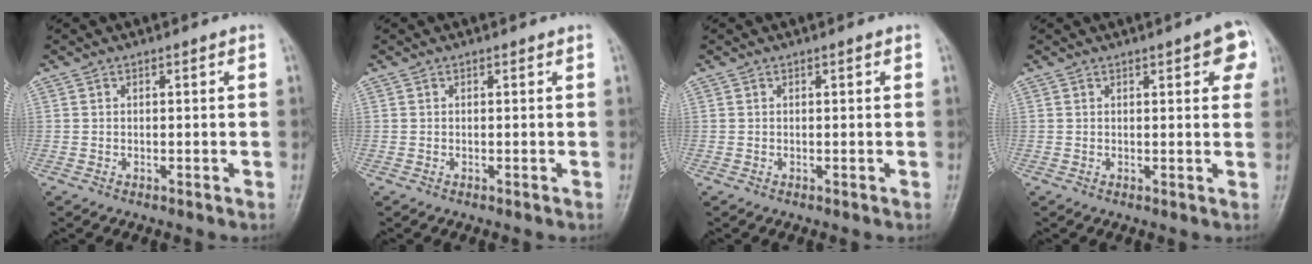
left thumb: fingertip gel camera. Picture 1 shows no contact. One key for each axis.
{"total": 0.0}
{"total": 0.6, "fx": 0.2, "fy": 0.1, "fz": 0.6, "tx": -0.011, "ty": 0.001, "tz": 0.001}
{"total": 5.9, "fx": 2.4, "fy": 1.8, "fz": 5.1, "tx": -0.045, "ty": -0.002, "tz": 0.021}